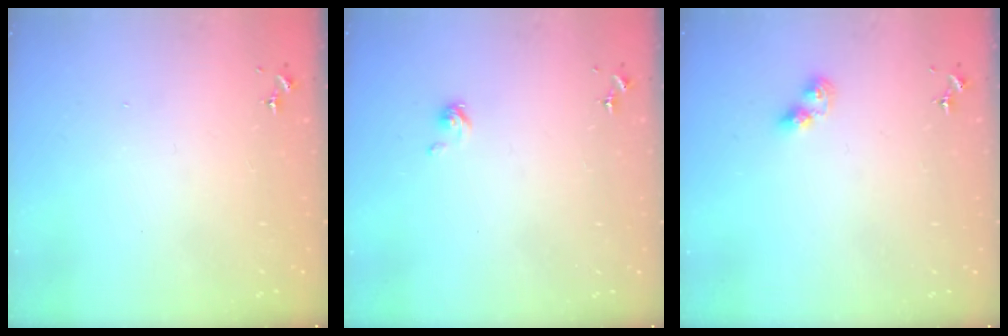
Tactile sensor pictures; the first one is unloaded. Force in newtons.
{"total": 2.4, "press": 2.4, "slide": 0.3}
{"total": 5.7, "press": 5.7, "slide": 0.3}